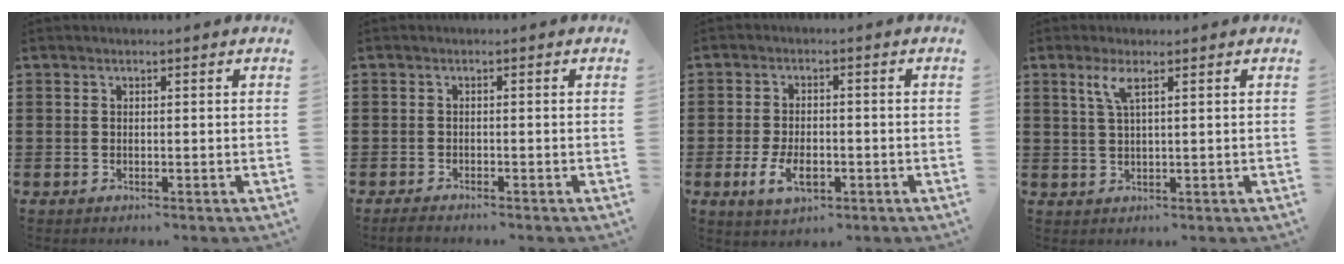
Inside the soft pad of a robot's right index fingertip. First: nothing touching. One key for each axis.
{"total": 1.2, "fx": -1.2, "fy": 0.1, "fz": 0.1, "tx": -0.005, "ty": -0.003, "tz": -0.023}
{"total": 5.2, "fx": -1.8, "fy": 2.7, "fz": 4.0, "tx": -0.089, "ty": -0.002, "tz": -0.036}
{"total": 3.1, "fx": 1.5, "fy": 0.4, "fz": 2.7, "tx": -0.058, "ty": 0.002, "tz": 0.024}